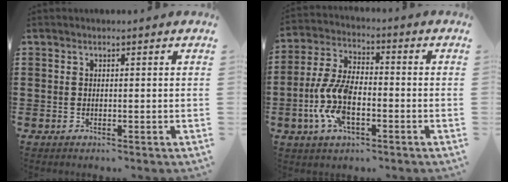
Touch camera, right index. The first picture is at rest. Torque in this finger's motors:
{"motor_torque": [2.14, 0.00, 1.05, 0.21]}